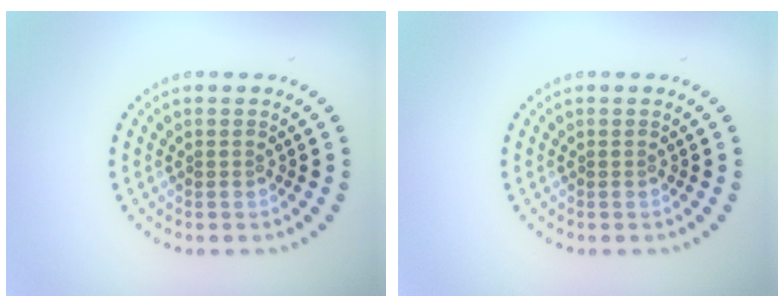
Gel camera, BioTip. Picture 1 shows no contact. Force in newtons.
{"total": 0.0}